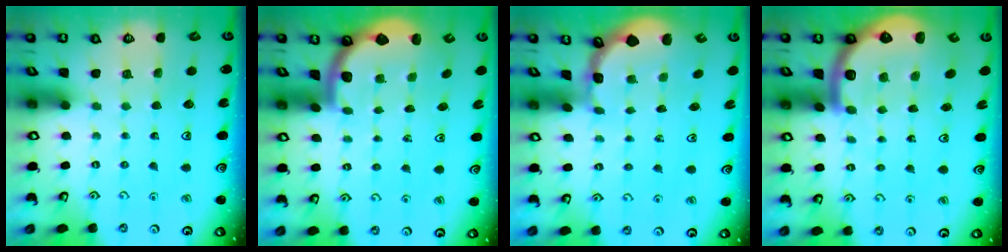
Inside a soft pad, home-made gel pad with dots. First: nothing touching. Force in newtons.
{"total": 1.9, "press": 1.8, "slide": 0.3}
{"total": 1.1, "press": 1.1, "slide": 0.1}
{"total": 7.6, "press": 7.4, "slide": 1.8}